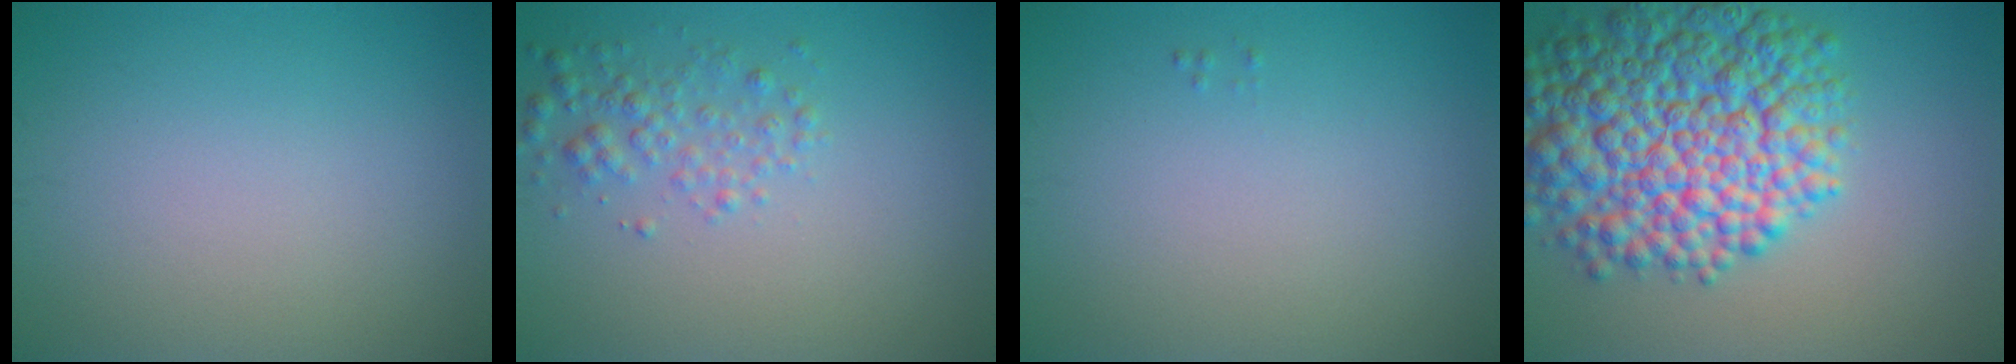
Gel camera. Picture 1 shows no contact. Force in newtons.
{"total": 2.3, "press": 2.3, "slide": 0.0}
{"total": 0.0}
{"total": 12.2, "press": 12.2, "slide": 0.2}